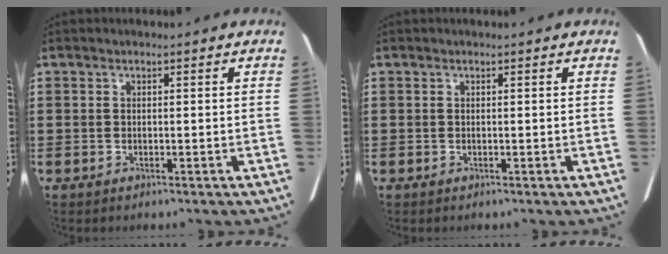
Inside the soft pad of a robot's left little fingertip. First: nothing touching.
{"total": 0.0}